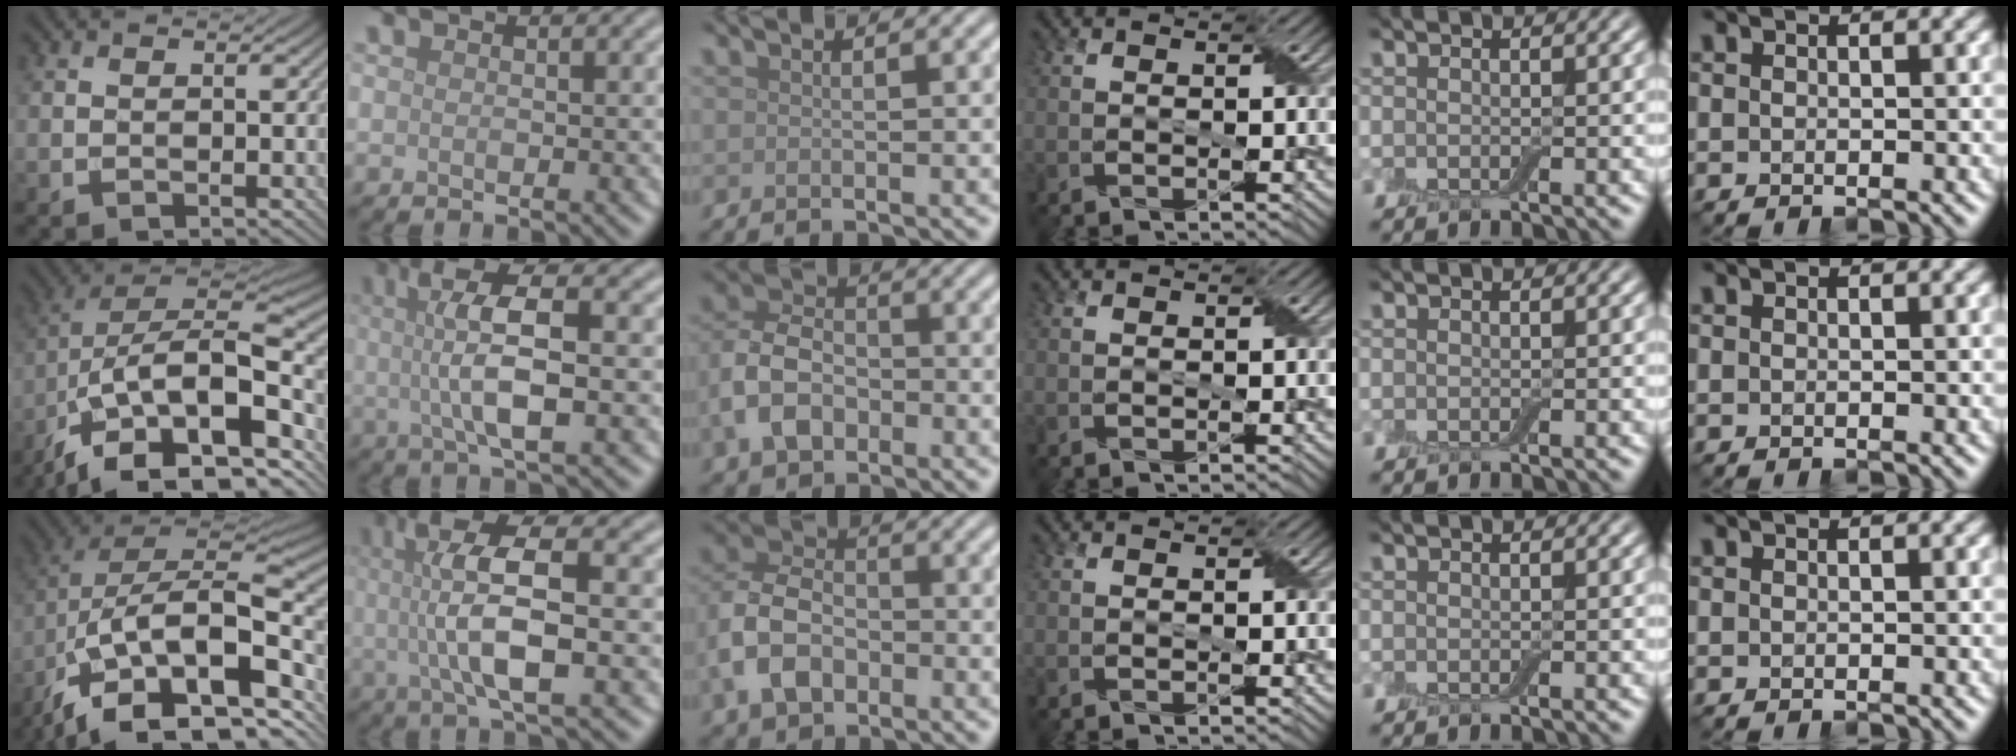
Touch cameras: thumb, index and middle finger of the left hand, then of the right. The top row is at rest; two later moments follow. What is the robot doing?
{"motion": "wrap", "object": "adhesive wrap"}